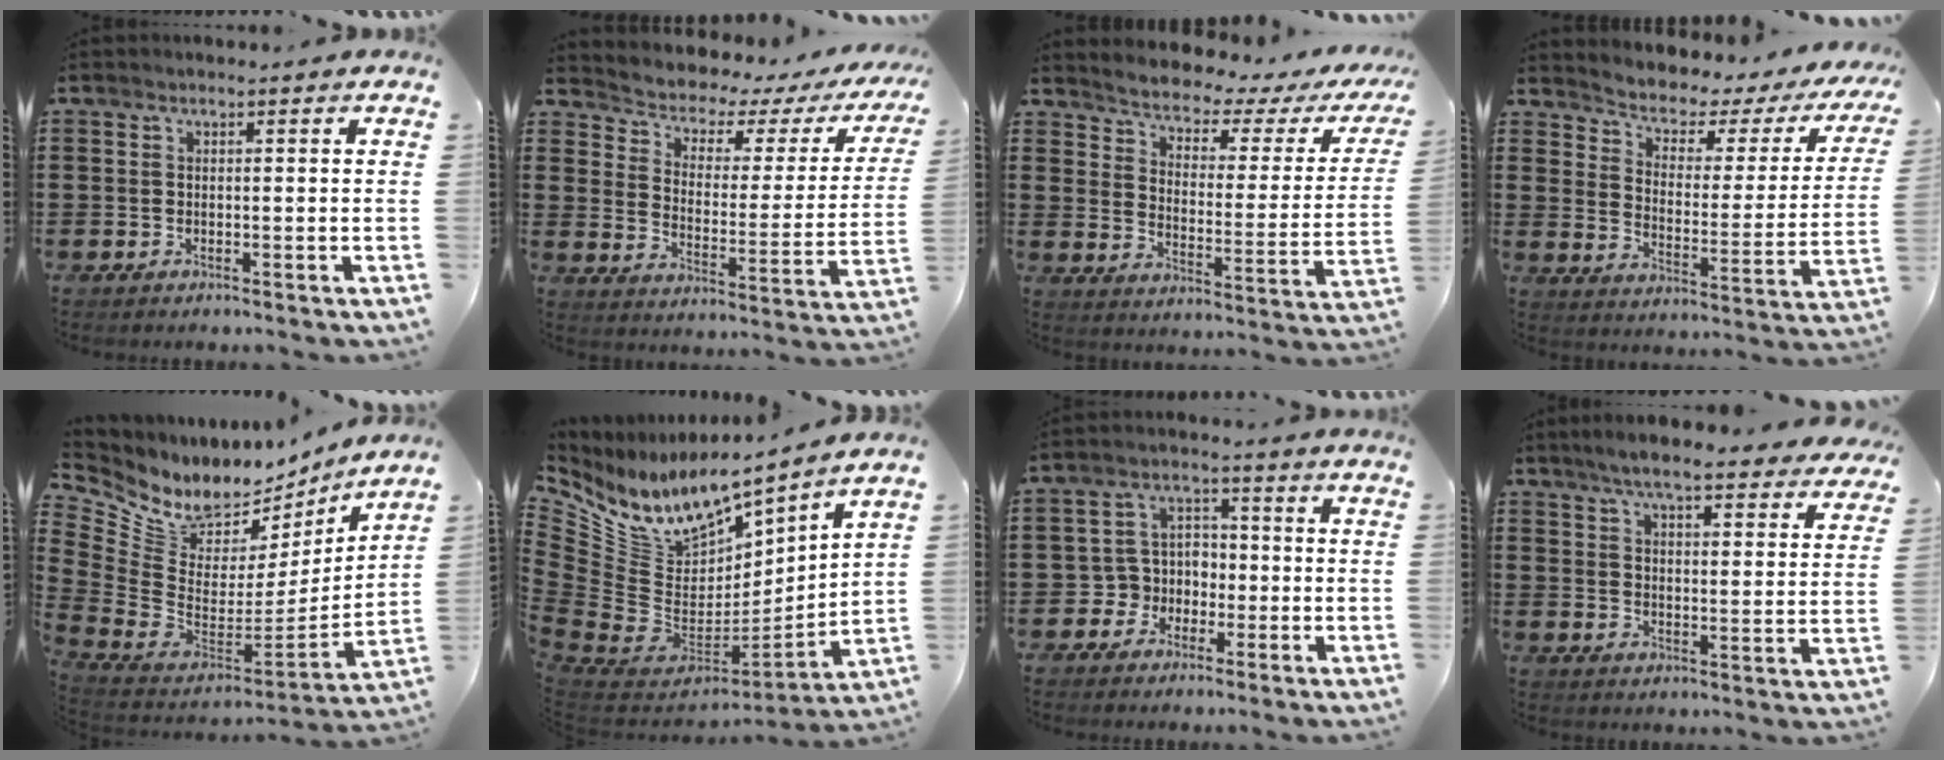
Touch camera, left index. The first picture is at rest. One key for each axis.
{"total": 3.2, "fx": 2.7, "fy": 1.5, "fz": 1.0, "tx": -0.041, "ty": -0.027, "tz": 0.036}
{"total": 2.7, "fx": 2.6, "fy": 0.5, "fz": 0.8, "tx": -0.036, "ty": -0.027, "tz": 0.033}
{"total": 2.7, "fx": 2.0, "fy": 1.4, "fz": 1.2, "tx": -0.041, "ty": -0.024, "tz": 0.023}
{"total": 6.8, "fx": 4.9, "fy": 4.2, "fz": 2.1, "tx": -0.087, "ty": -0.055, "tz": 0.090}
{"total": 9.7, "fx": 6.4, "fy": 5.9, "fz": 4.3, "tx": -0.142, "ty": -0.069, "tz": 0.112}
{"total": 4.7, "fx": -1.8, "fy": 4.2, "fz": 0.9, "tx": -0.041, "ty": 0.009, "tz": -0.041}
{"total": 6.2, "fx": 5.7, "fy": 0.3, "fz": 2.6, "tx": -0.072, "ty": -0.024, "tz": 0.098}